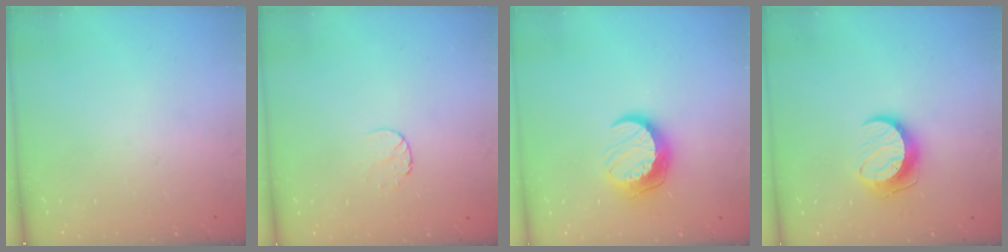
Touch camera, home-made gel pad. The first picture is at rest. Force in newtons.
{"total": 5.5, "press": 5.5, "slide": 0.5}
{"total": 11.5, "press": 11.5, "slide": 0.6}
{"total": 10.1, "press": 10.1, "slide": 0.1}